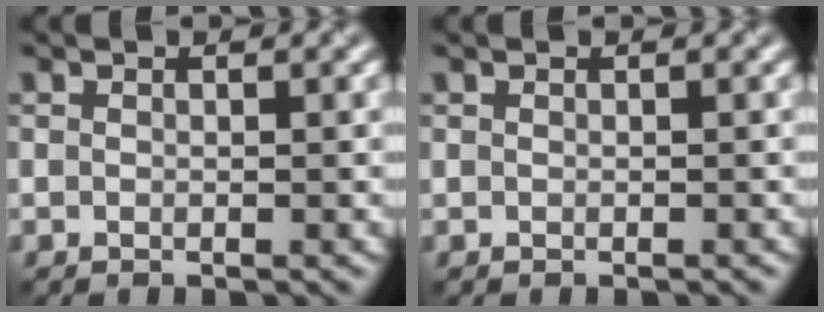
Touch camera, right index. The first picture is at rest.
{"total": 0.0}